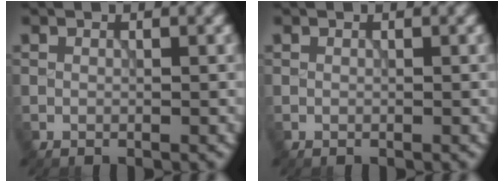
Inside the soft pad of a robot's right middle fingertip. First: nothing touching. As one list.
[{"total": 0.0}]